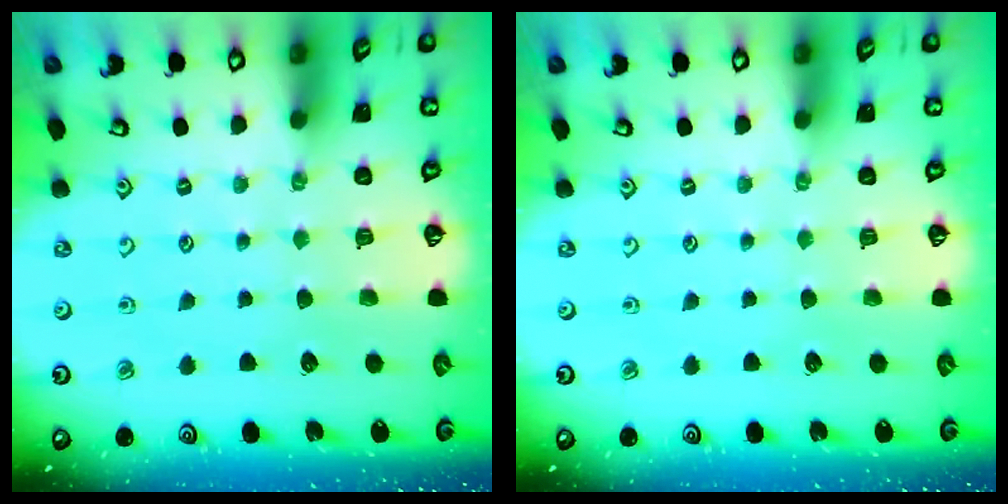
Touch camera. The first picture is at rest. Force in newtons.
{"total": 0.0}